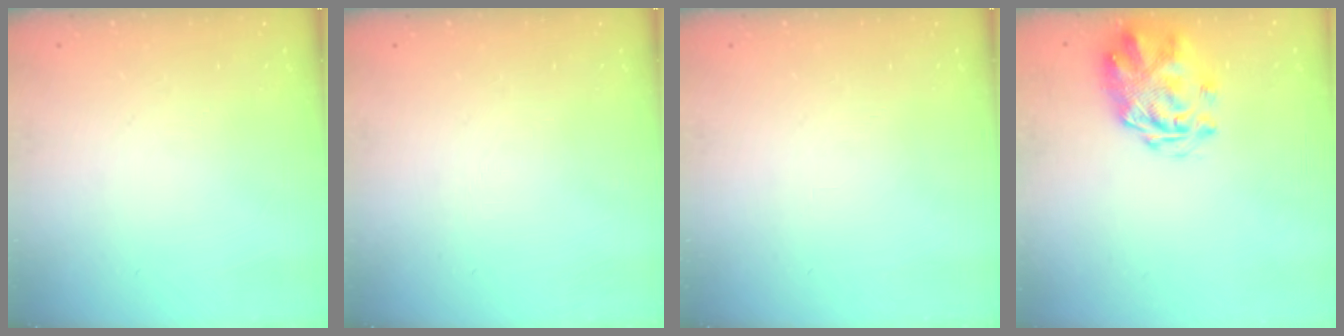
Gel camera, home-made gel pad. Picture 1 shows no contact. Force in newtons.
{"total": 0.0}
{"total": 0.0}
{"total": 3.2, "press": 2.8, "slide": 1.5}